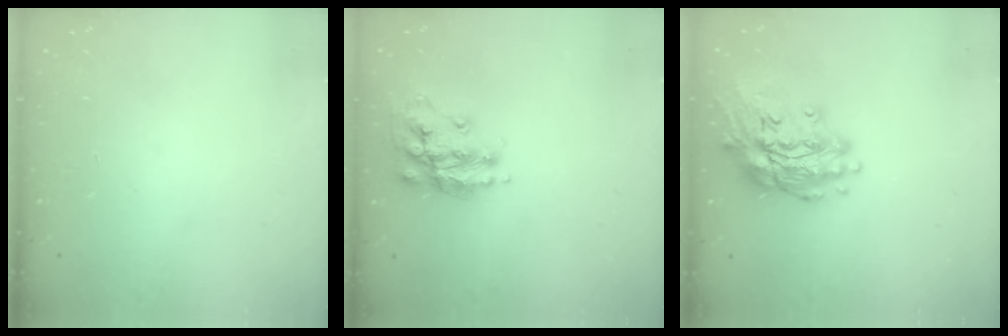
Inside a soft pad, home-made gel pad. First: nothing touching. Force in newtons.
{"total": 14.5, "press": 14.5, "slide": 1.0}
{"total": 16.9, "press": 16.6, "slide": 3.1}